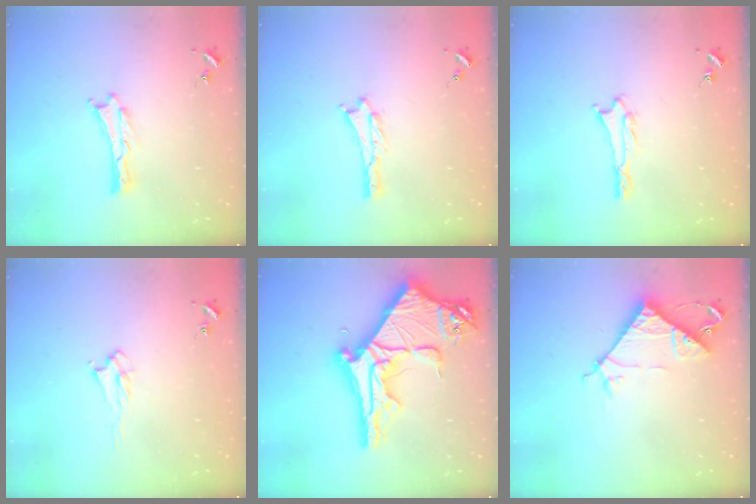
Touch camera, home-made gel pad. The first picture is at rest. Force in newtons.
{"total": 0.9, "press": 0.9, "slide": 0.2}
{"total": 1.0, "press": 1.0, "slide": 0.1}
{"total": 2.2, "press": 2.2, "slide": 0.4}
{"total": 13.5, "press": 13.4, "slide": 1.4}
{"total": 7.7, "press": 7.7, "slide": 0.7}